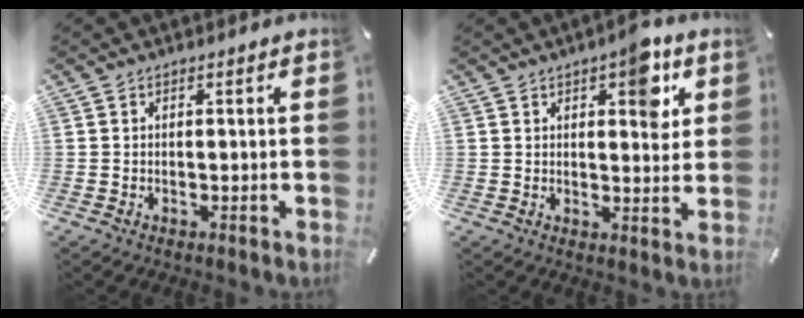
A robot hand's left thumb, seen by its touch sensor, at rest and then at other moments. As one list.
[{"total": 8.3, "force": [4.0, 3.9, 6.1], "torque": [-0.063, -0.023, 0.060]}]